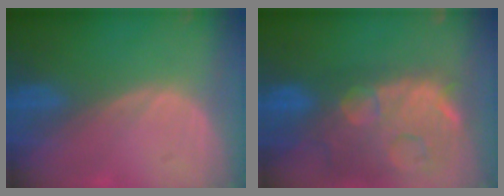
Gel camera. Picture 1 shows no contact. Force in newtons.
{"total": 14.9, "press": 12.0, "slide": 8.9}